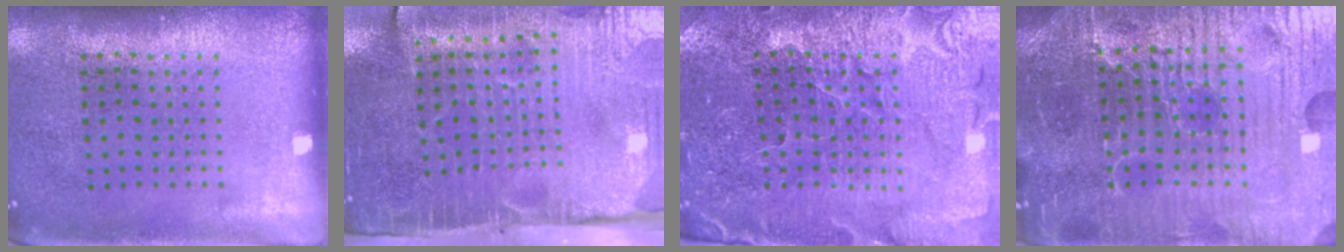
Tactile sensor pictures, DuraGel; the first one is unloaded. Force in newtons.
{"total": 4.5, "press": 3.9, "slide": 2.4}
{"total": 3.4, "press": 3.4, "slide": 0.3}
{"total": 6.6, "press": 6.0, "slide": 2.8}